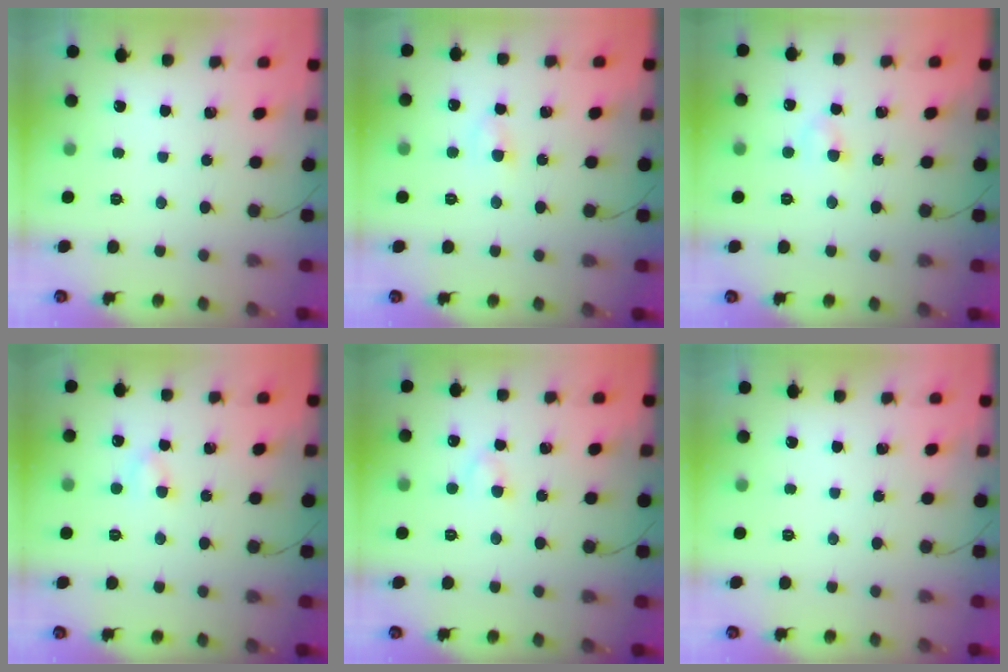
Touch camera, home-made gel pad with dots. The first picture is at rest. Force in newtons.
{"total": 2.8, "press": 2.6, "slide": 1.0}
{"total": 2.8, "press": 2.6, "slide": 1.0}
{"total": 3.4, "press": 3.1, "slide": 1.3}
{"total": 2.7, "press": 2.5, "slide": 1.2}
{"total": 0.0}